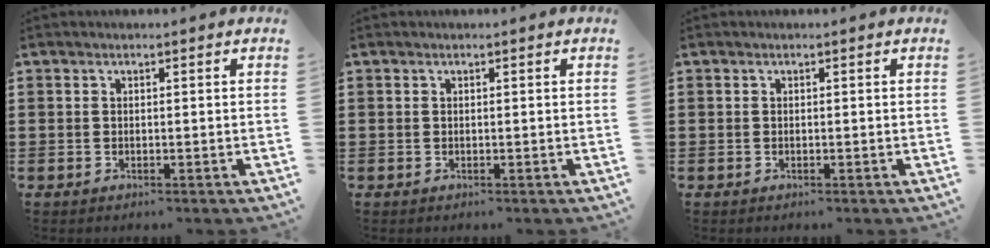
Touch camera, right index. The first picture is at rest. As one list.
[{"total": 0.0}, {"total": 0.0}]